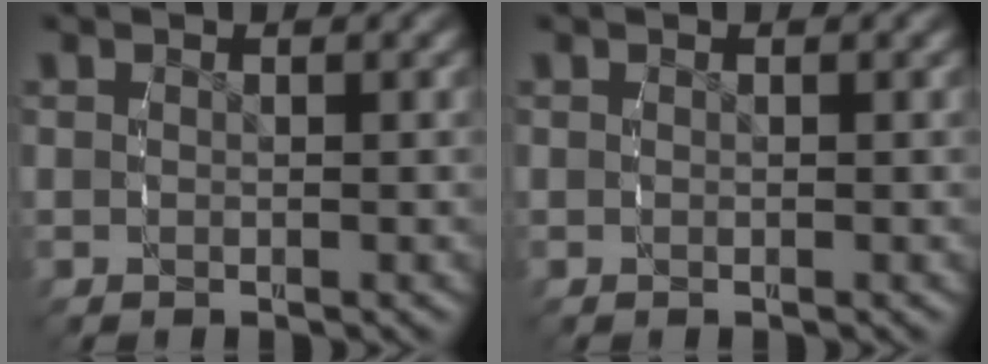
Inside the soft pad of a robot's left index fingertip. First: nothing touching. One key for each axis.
{"total": 0.0}